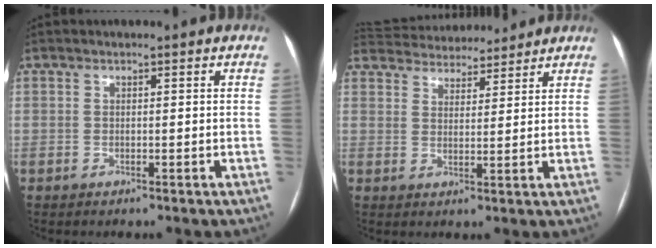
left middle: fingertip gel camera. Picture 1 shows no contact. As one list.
[{"total": 13.6, "force": [12.7, 3.7, 3.4], "torque": [-0.064, 0.034, 0.193]}]